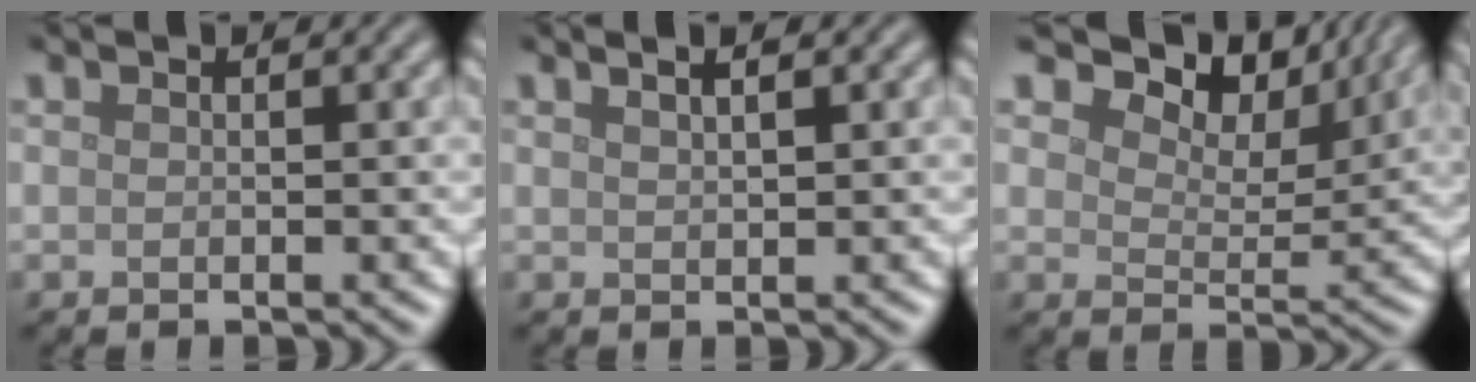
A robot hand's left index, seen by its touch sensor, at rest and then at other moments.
{"total": 2.4, "force": [1.5, 0.9, 1.6], "torque": [-0.008, 0.008, 0.000]}
{"total": 9.0, "force": [6.4, 4.5, 4.4], "torque": [-0.079, -0.001, 0.092]}